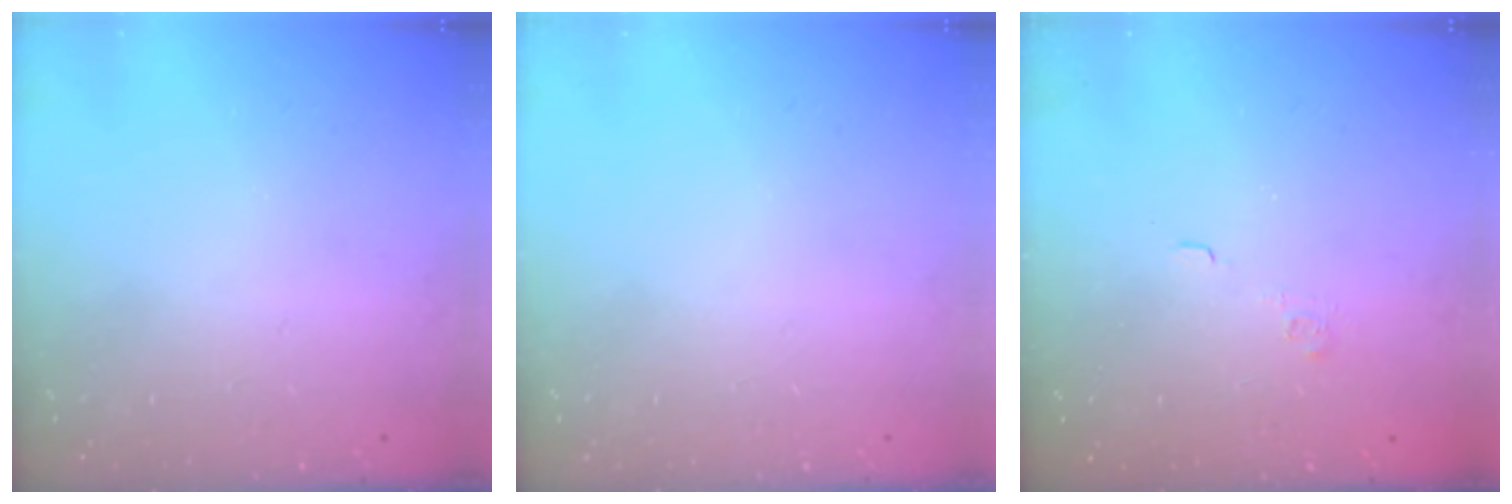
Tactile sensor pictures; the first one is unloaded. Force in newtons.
{"total": 0.0}
{"total": 3.6, "press": 3.5, "slide": 0.9}